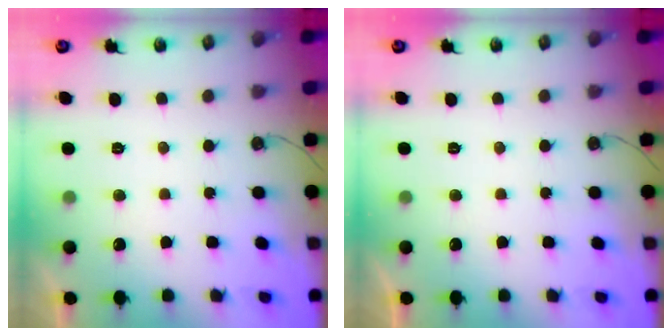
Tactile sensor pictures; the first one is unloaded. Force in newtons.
{"total": 0.0}